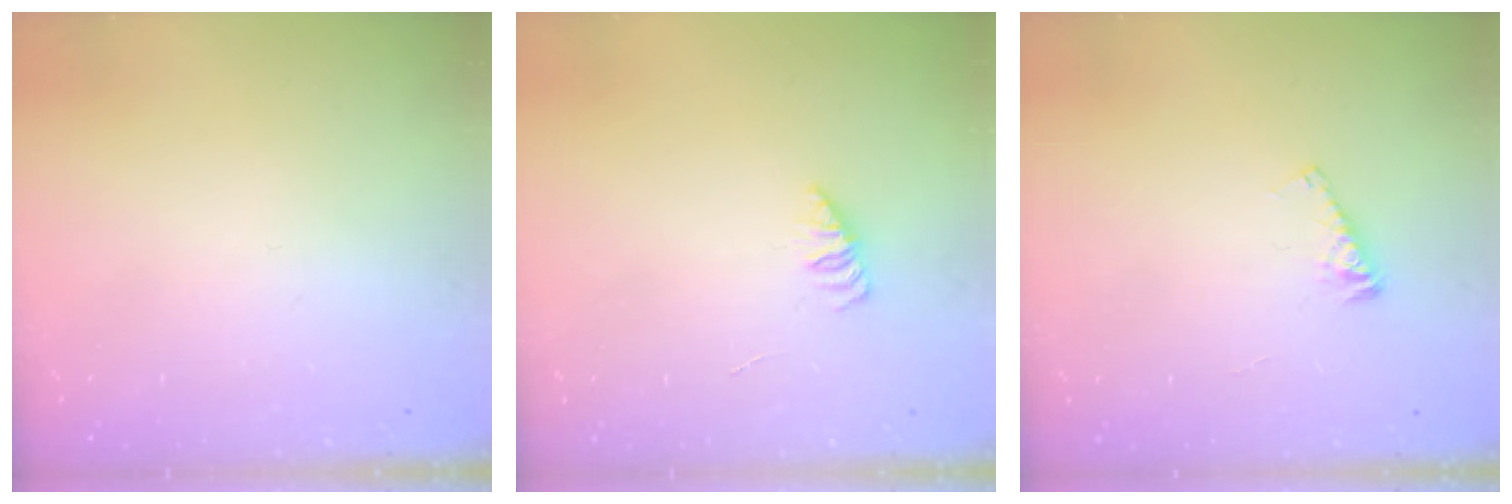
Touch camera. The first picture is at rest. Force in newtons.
{"total": 1.9, "press": 1.9, "slide": 0.4}
{"total": 4.0, "press": 4.0, "slide": 0.3}